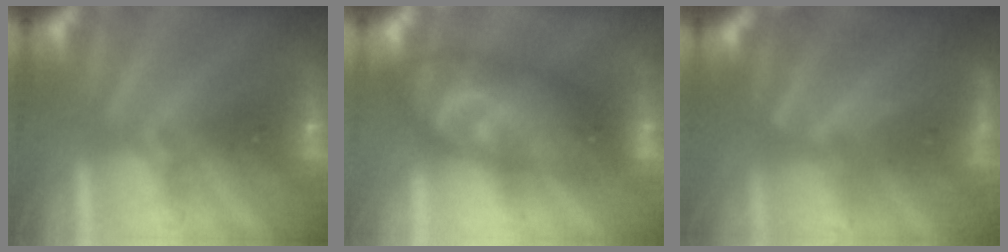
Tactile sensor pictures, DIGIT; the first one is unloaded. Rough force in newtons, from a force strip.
{"total": 3.8}
{"total": 7.2}